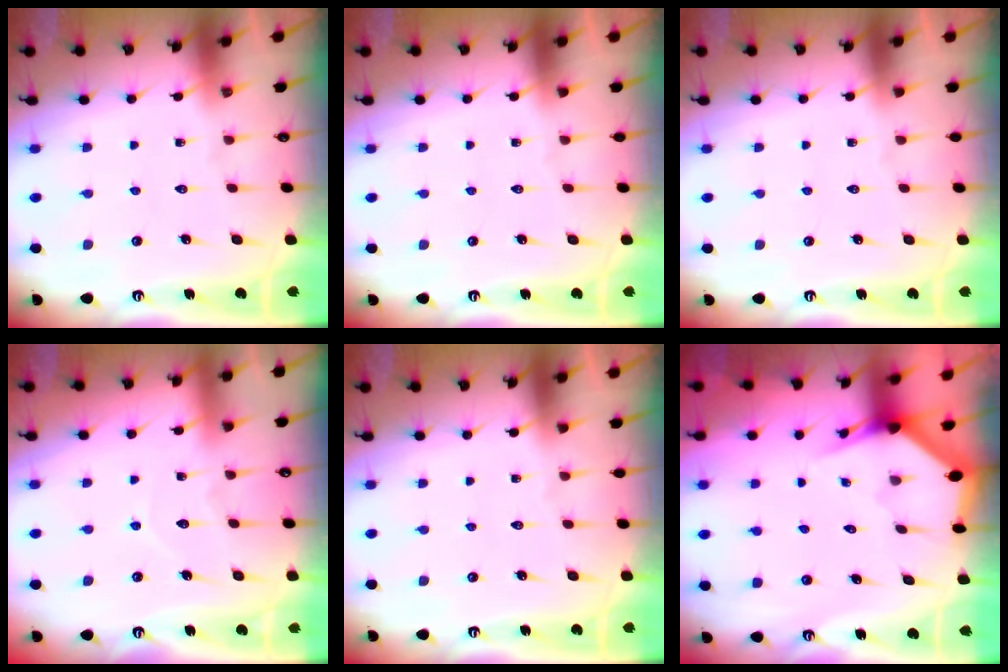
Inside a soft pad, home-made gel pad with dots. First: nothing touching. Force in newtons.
{"total": 0.0}
{"total": 0.0}
{"total": 5.5, "press": 5.4, "slide": 0.5}
{"total": 0.0}
{"total": 2.9, "press": 2.9, "slide": 0.2}